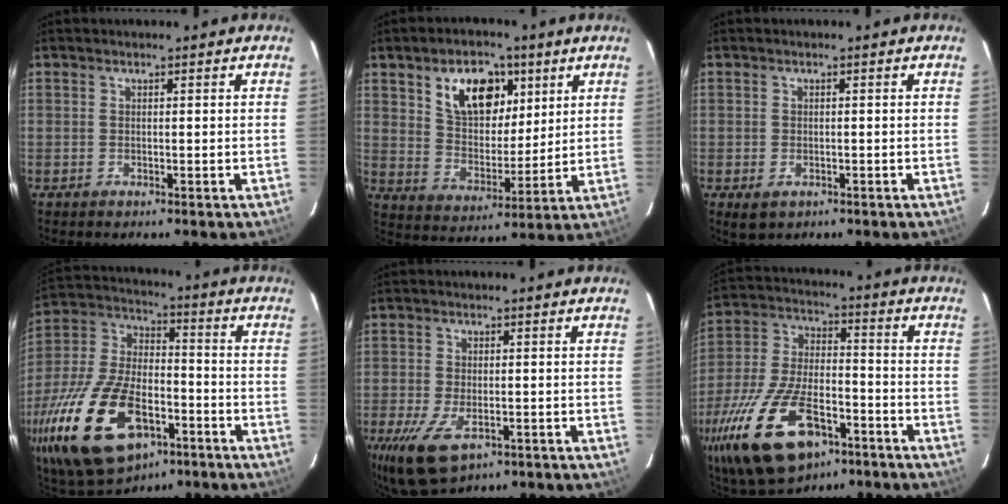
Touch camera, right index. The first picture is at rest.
{"total": 13.6, "force": [6.4, 8.1, 8.8], "torque": [-0.148, 0.017, 0.119]}
{"total": 2.4, "force": [-1.2, 1.7, 1.1], "torque": [-0.021, -0.004, -0.016]}
{"total": 26.6, "force": [-12.9, 13.7, 18.8], "torque": [-0.406, -0.029, -0.214]}
{"total": 10.0, "force": [-4.9, 5.2, 7.0], "torque": [-0.162, -0.034, -0.082]}
{"total": 24.9, "force": [-13.7, 12.1, 16.9], "torque": [-0.361, -0.030, -0.228]}